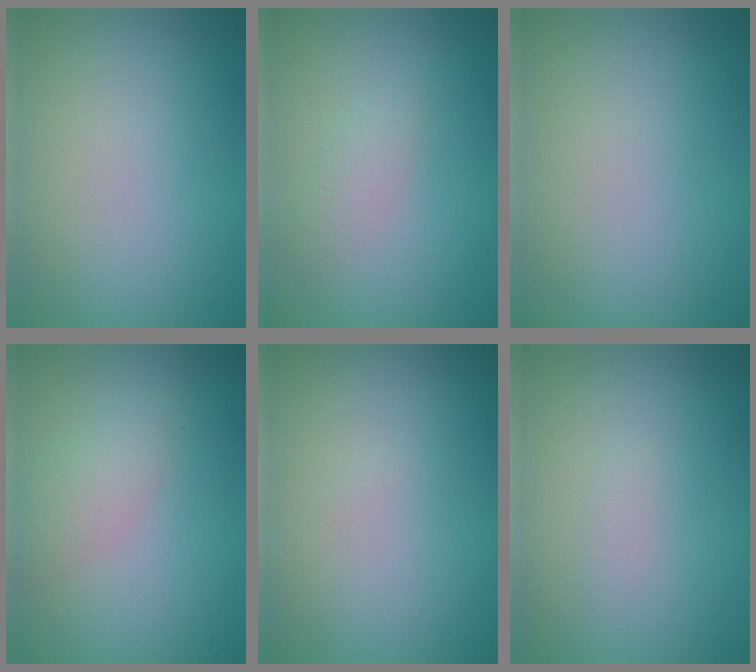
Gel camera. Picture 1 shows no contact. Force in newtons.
{"total": 1.4, "press": 1.4, "slide": 0.1}
{"total": 0.0}
{"total": 2.2, "press": 2.2, "slide": 0.1}
{"total": 0.0}
{"total": 0.6, "press": 0.6, "slide": 0.0}